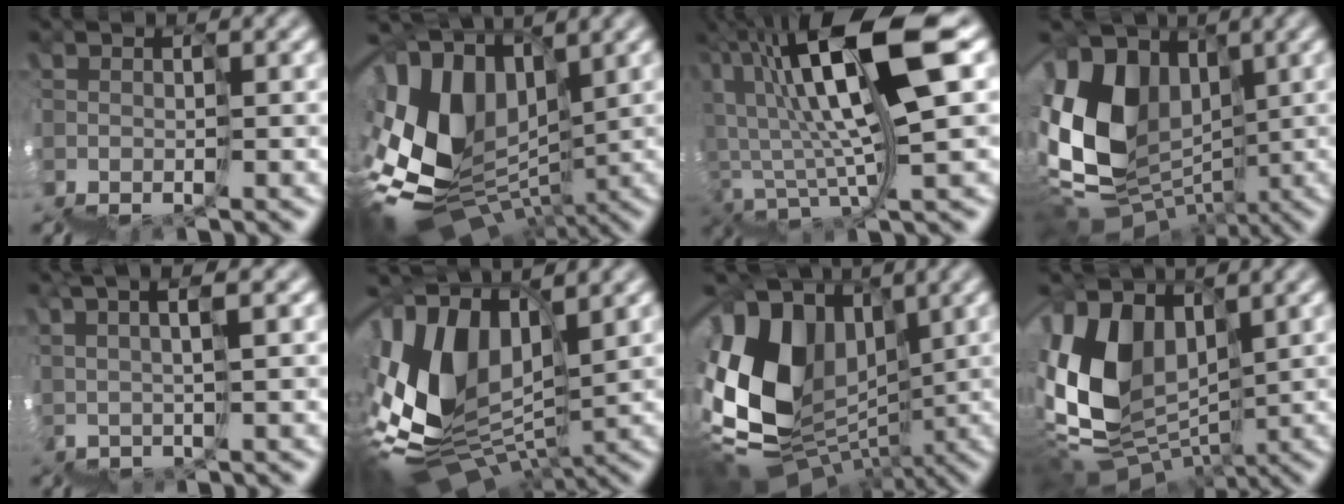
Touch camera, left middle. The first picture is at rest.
{"total": 8.4, "force": [3.7, 5.8, 4.8], "torque": [-0.109, 0.037, 0.064]}
{"total": 9.0, "force": [5.6, 1.1, 7.0], "torque": [-0.113, 0.042, 0.099]}
{"total": 9.2, "force": [3.1, 7.0, 5.1], "torque": [-0.120, 0.036, 0.046]}
{"total": 4.7, "force": [3.5, 1.3, 2.8], "torque": [-0.006, 0.035, 0.064]}
{"total": 8.7, "force": [4.1, 4.8, 6.0], "torque": [-0.139, 0.031, 0.074]}
{"total": 9.4, "force": [4.1, 7.3, 4.2], "torque": [-0.096, 0.030, 0.066]}
{"total": 6.7, "force": [3.5, 4.5, 3.5], "torque": [-0.099, 0.017, 0.060]}